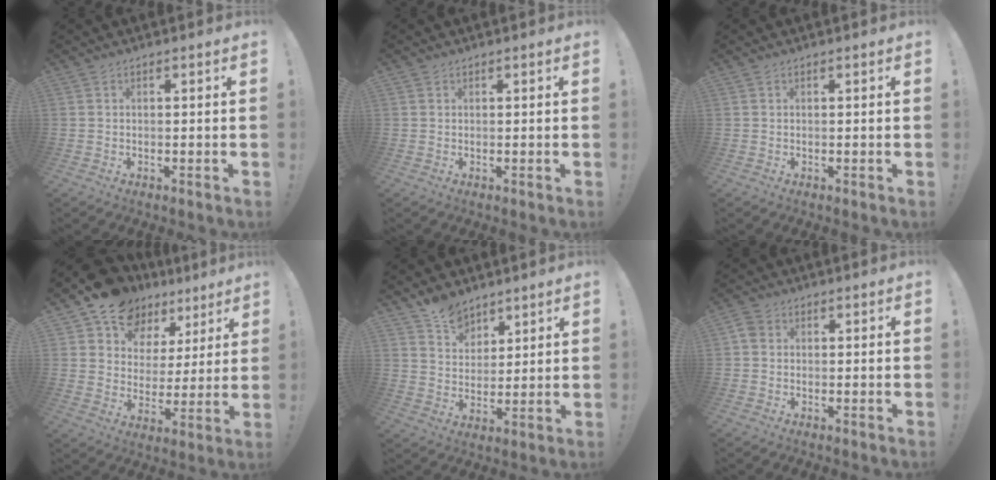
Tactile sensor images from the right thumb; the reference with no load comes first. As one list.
[{"total": 0.7, "force": [0.5, 0.5, 0.0], "torque": [0.004, 0.000, 0.008]}, {"total": 0.0}, {"total": 11.1, "force": [8.1, 7.0, 2.9], "torque": [-0.057, -0.058, 0.148]}, {"total": 8.8, "force": [7.1, 4.9, 1.8], "torque": [-0.028, -0.052, 0.138]}, {"total": 3.0, "force": [0.4, 2.6, 1.4], "torque": [-0.023, 0.008, 0.010]}]